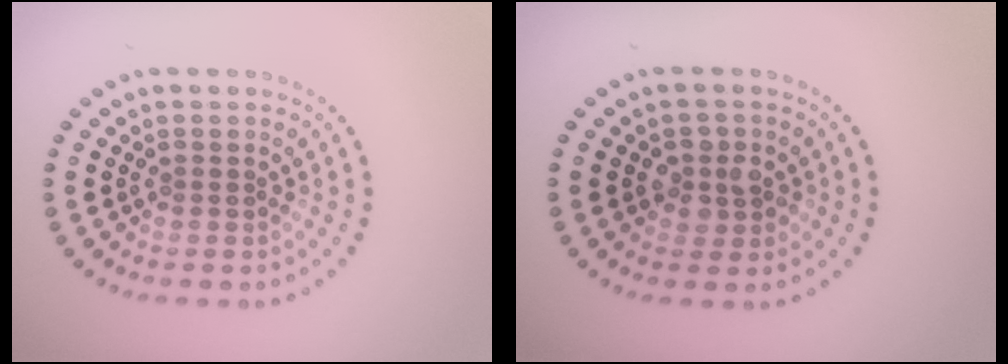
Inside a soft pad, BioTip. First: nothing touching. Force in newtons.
{"total": 2.3, "press": 2.1, "slide": 0.8}